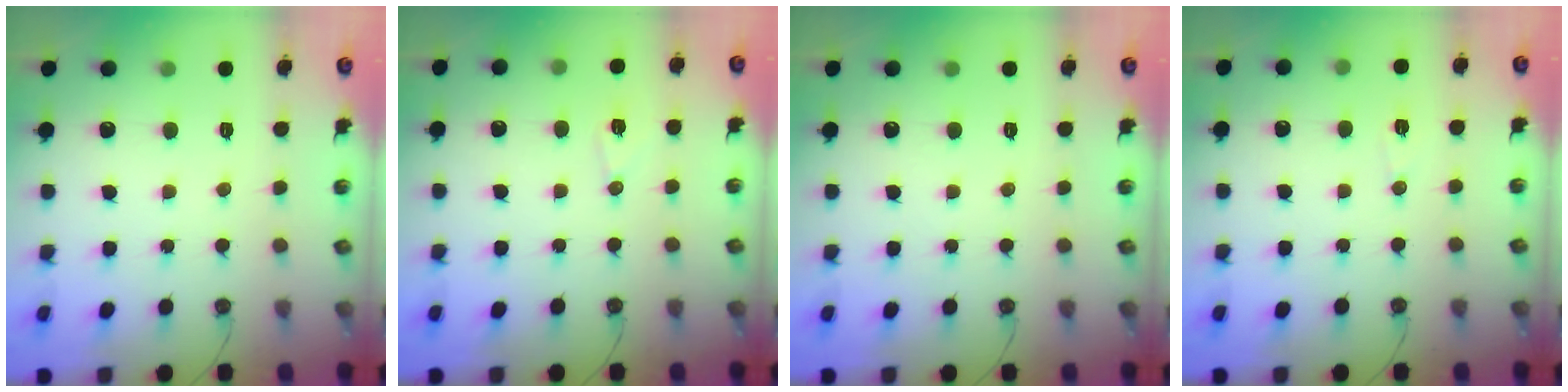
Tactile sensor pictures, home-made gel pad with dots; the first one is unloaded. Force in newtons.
{"total": 6.7, "press": 6.4, "slide": 2.1}
{"total": 0.0}
{"total": 4.1, "press": 3.7, "slide": 1.7}